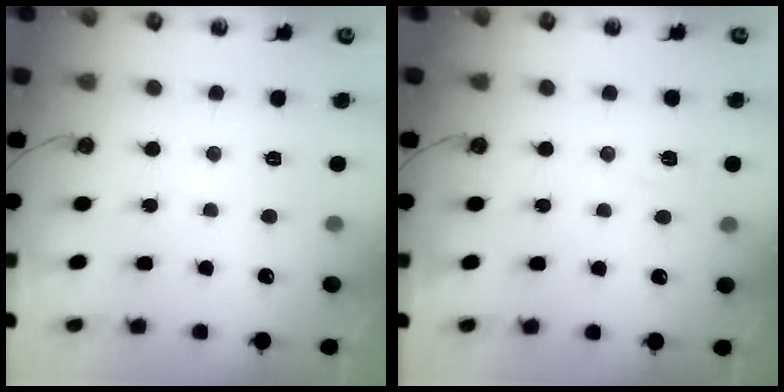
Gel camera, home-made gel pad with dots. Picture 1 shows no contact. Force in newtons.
{"total": 5.0, "press": 4.5, "slide": 2.1}